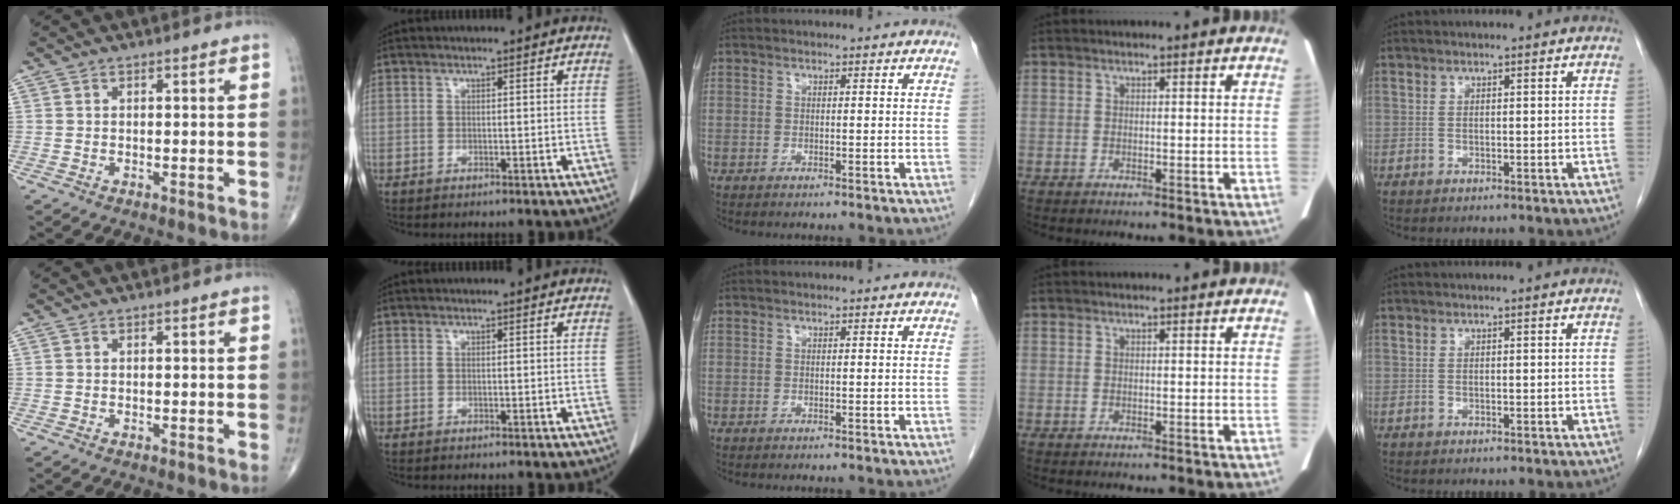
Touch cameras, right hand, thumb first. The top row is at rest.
{}